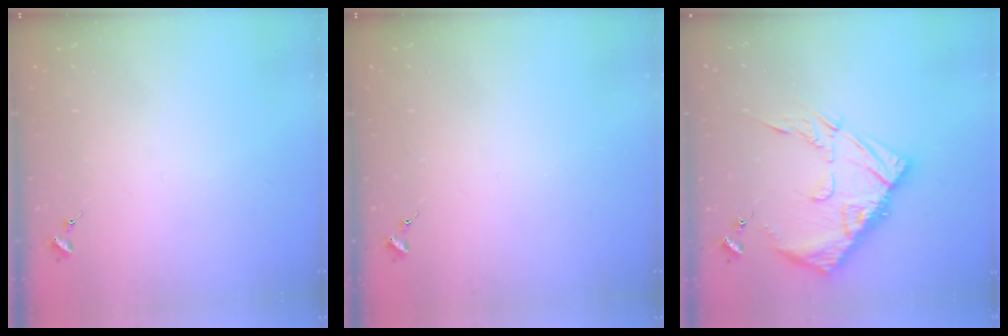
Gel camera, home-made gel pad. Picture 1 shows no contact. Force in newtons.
{"total": 0.0}
{"total": 16.8, "press": 16.7, "slide": 1.7}